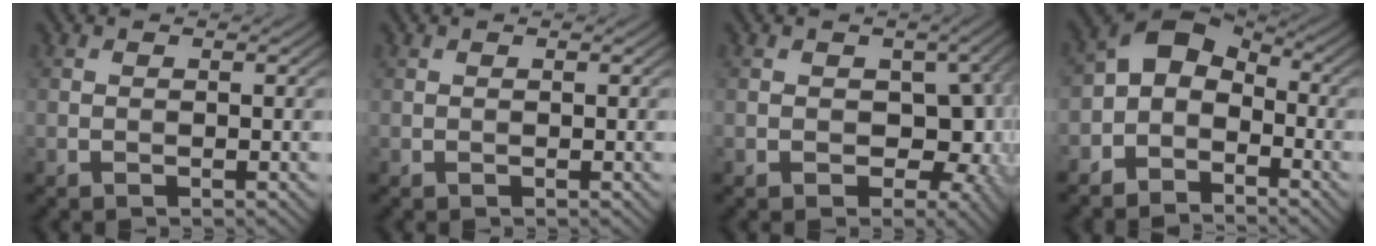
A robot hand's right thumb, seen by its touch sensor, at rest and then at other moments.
{"total": 0.0}
{"total": 9.1, "force": [-0.9, 6.3, 6.5], "torque": [-0.078, -0.021, -0.006]}
{"total": 6.0, "force": [-2.6, 4.1, 3.6], "torque": [-0.060, 0.010, -0.062]}